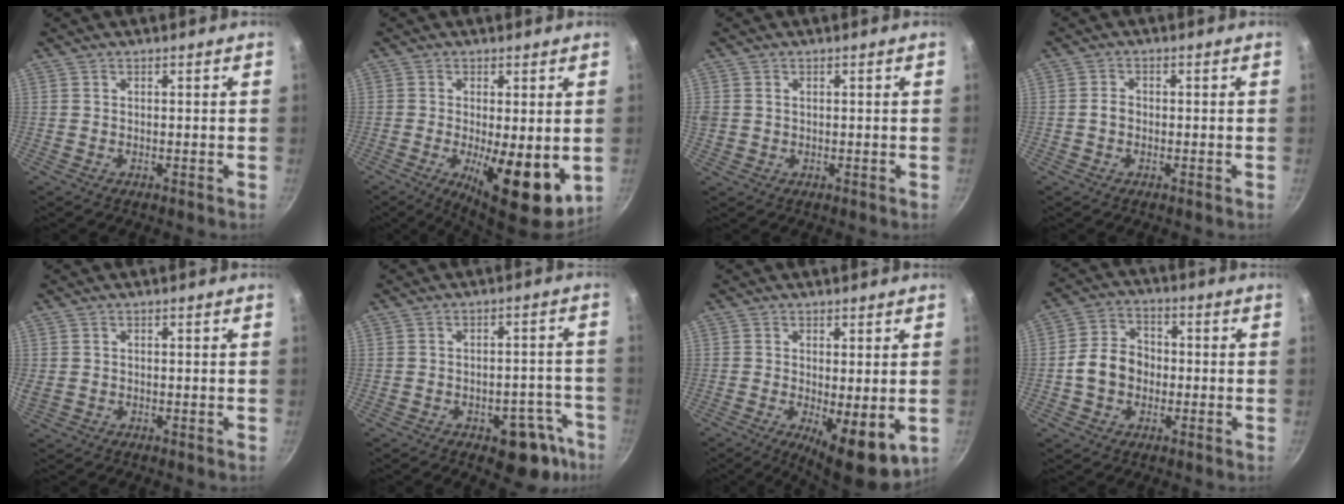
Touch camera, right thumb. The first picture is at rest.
{"total": 13.6, "force": [-2.9, 4.7, 12.5], "torque": [-0.180, -0.027, -0.027]}
{"total": 2.4, "force": [0.5, 2.0, 1.3], "torque": [-0.031, 0.003, 0.016]}
{"total": 2.0, "force": [-0.4, 1.6, 1.1], "torque": [-0.011, 0.008, -0.011]}
{"total": 2.0, "force": [-0.2, 1.6, 1.2], "torque": [-0.038, 0.001, 0.001]}
{"total": 9.6, "force": [-5.5, 4.6, 6.4], "torque": [-0.050, 0.045, -0.064]}
{"total": 10.3, "force": [-2.7, 3.6, 9.3], "torque": [-0.130, -0.024, -0.028]}
{"total": 9.1, "force": [-1.4, 7.3, 5.1], "torque": [-0.075, 0.030, -0.034]}